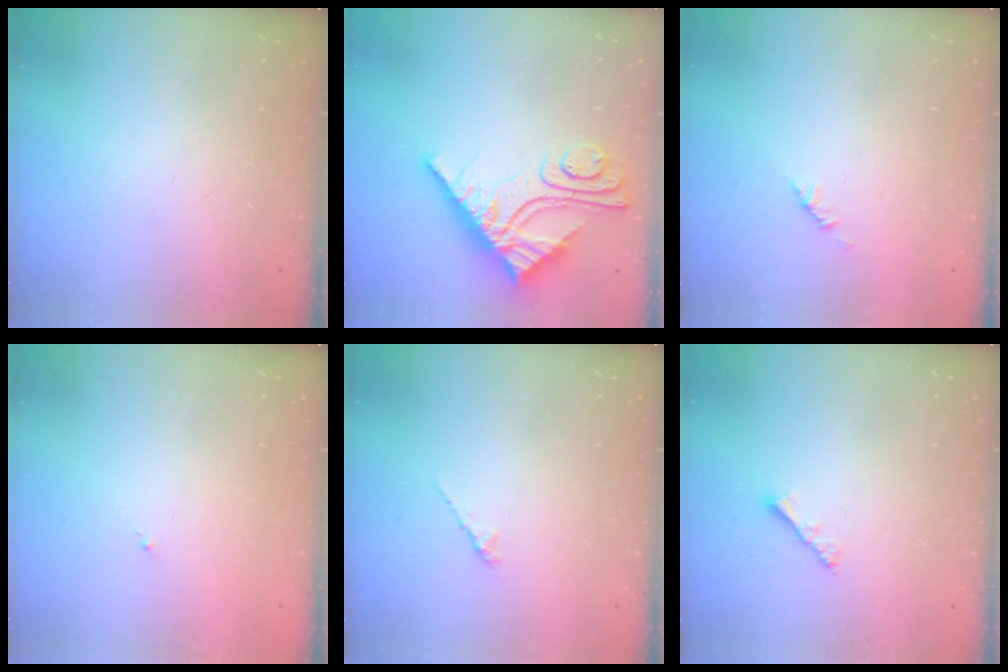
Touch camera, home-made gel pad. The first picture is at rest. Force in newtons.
{"total": 12.6, "press": 12.5, "slide": 1.0}
{"total": 1.9, "press": 1.8, "slide": 0.6}
{"total": 0.8, "press": 0.7, "slide": 0.3}
{"total": 2.0, "press": 2.0, "slide": 0.6}
{"total": 2.5, "press": 2.4, "slide": 0.5}